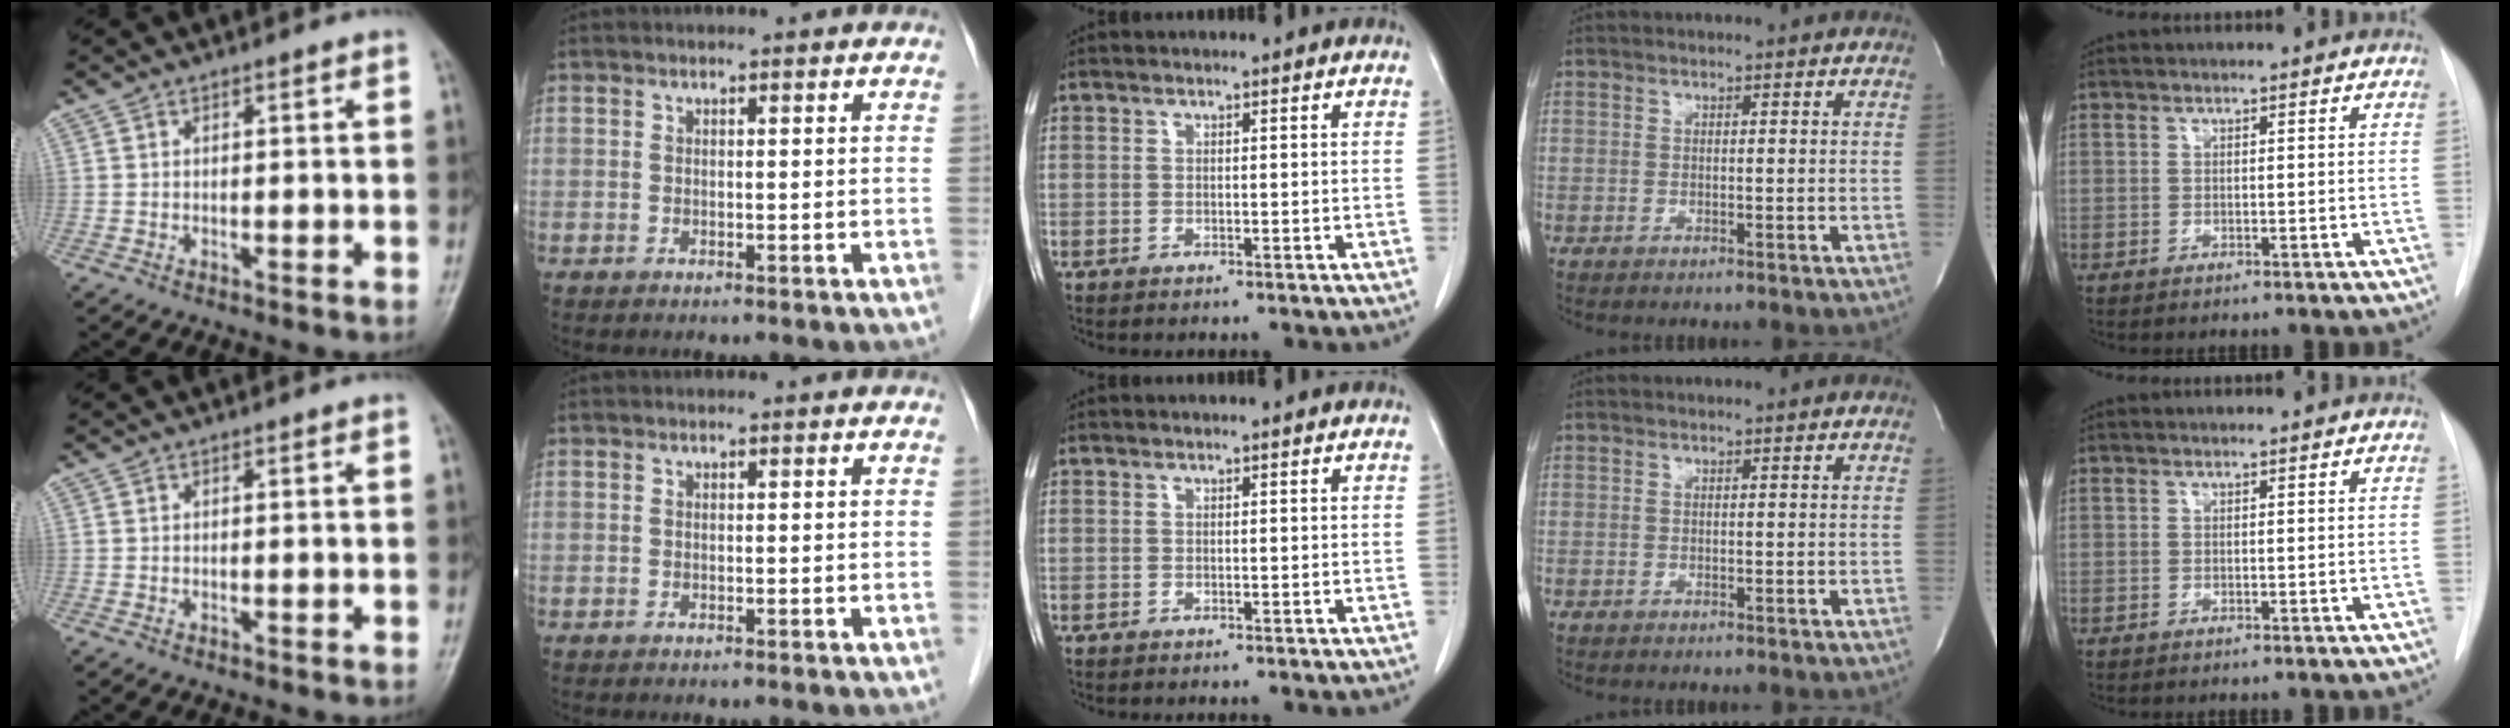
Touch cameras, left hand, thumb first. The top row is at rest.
{}